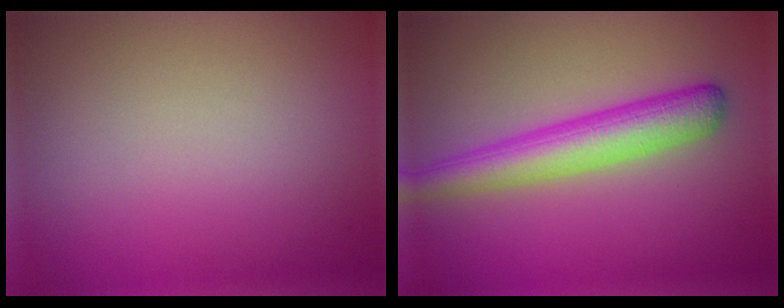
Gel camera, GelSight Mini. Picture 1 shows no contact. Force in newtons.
{"total": 5.0, "press": 5.0, "slide": 0.2}